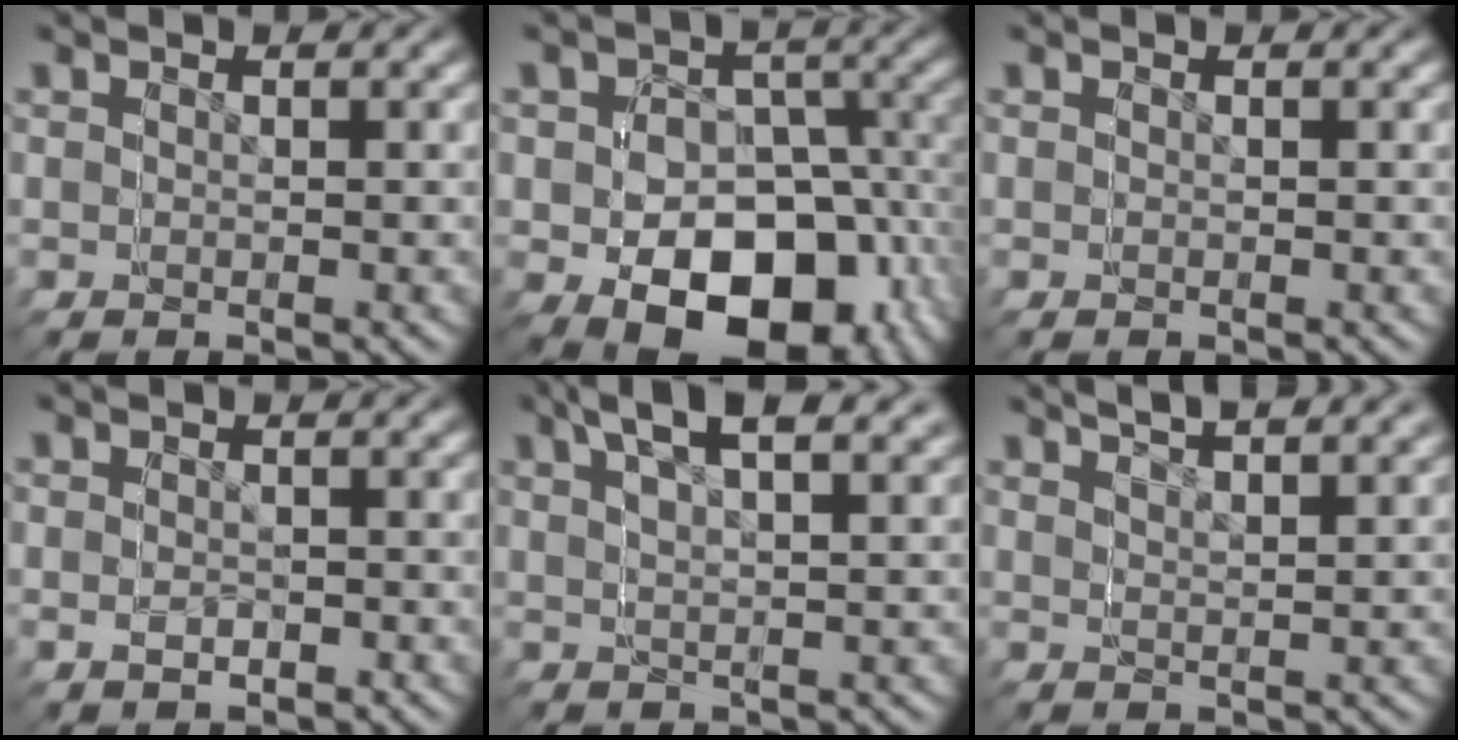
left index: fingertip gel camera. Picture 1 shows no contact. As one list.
[{"total": 7.3, "force": [-2.4, 6.7, 1.5], "torque": [-0.052, -0.053, -0.018]}, {"total": 0.0}, {"total": 1.0, "force": [0.3, 0.3, -0.9], "torque": [0.007, -0.010, 0.006]}, {"total": 2.8, "force": [2.8, -0.5, 0.4], "torque": [-0.016, 0.010, 0.037]}, {"total": 3.1, "force": [3.0, 0.5, 0.5], "torque": [-0.017, 0.012, 0.045]}]